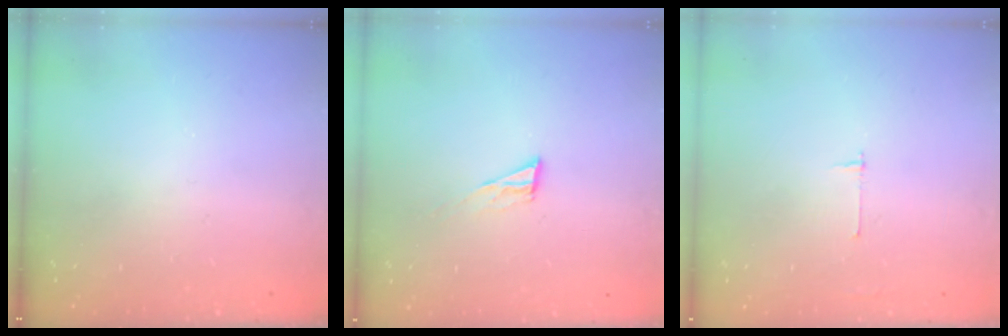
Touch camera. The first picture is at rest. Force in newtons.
{"total": 5.9, "press": 5.8, "slide": 0.7}
{"total": 2.7, "press": 2.7, "slide": 0.3}